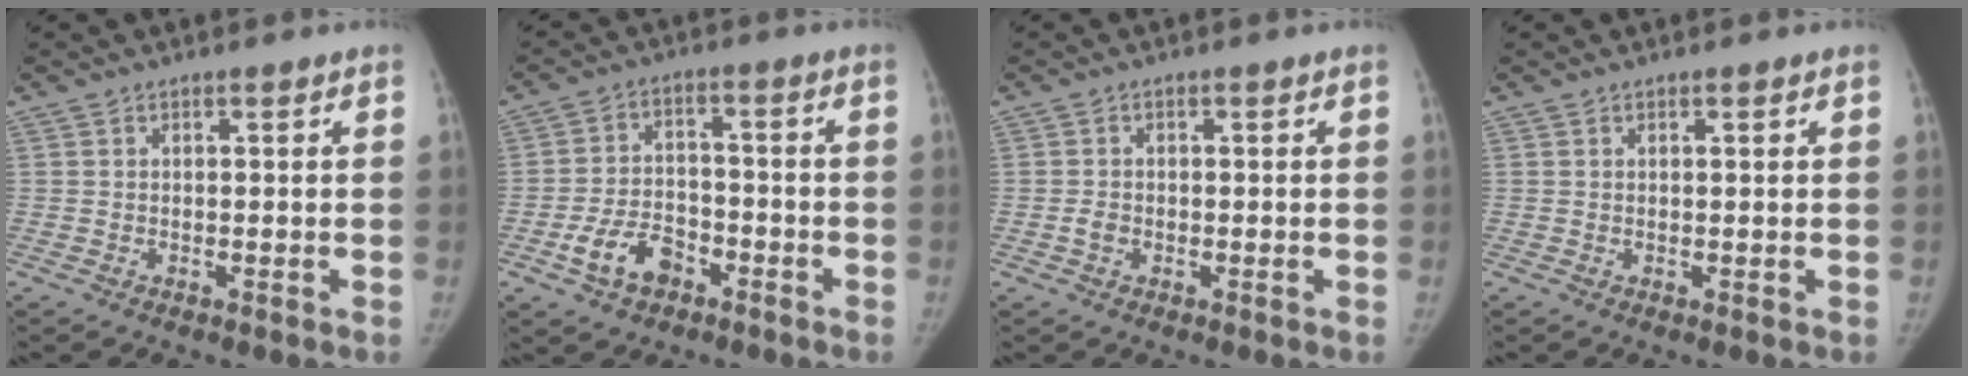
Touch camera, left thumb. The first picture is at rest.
{"total": 8.3, "force": [-4.4, 5.4, 4.4], "torque": [-0.069, 0.031, -0.078]}
{"total": 1.7, "force": [-0.7, 1.4, 0.7], "torque": [-0.007, 0.007, -0.014]}
{"total": 0.6, "force": [0.2, 0.2, 0.6], "torque": [-0.010, 0.000, 0.004]}